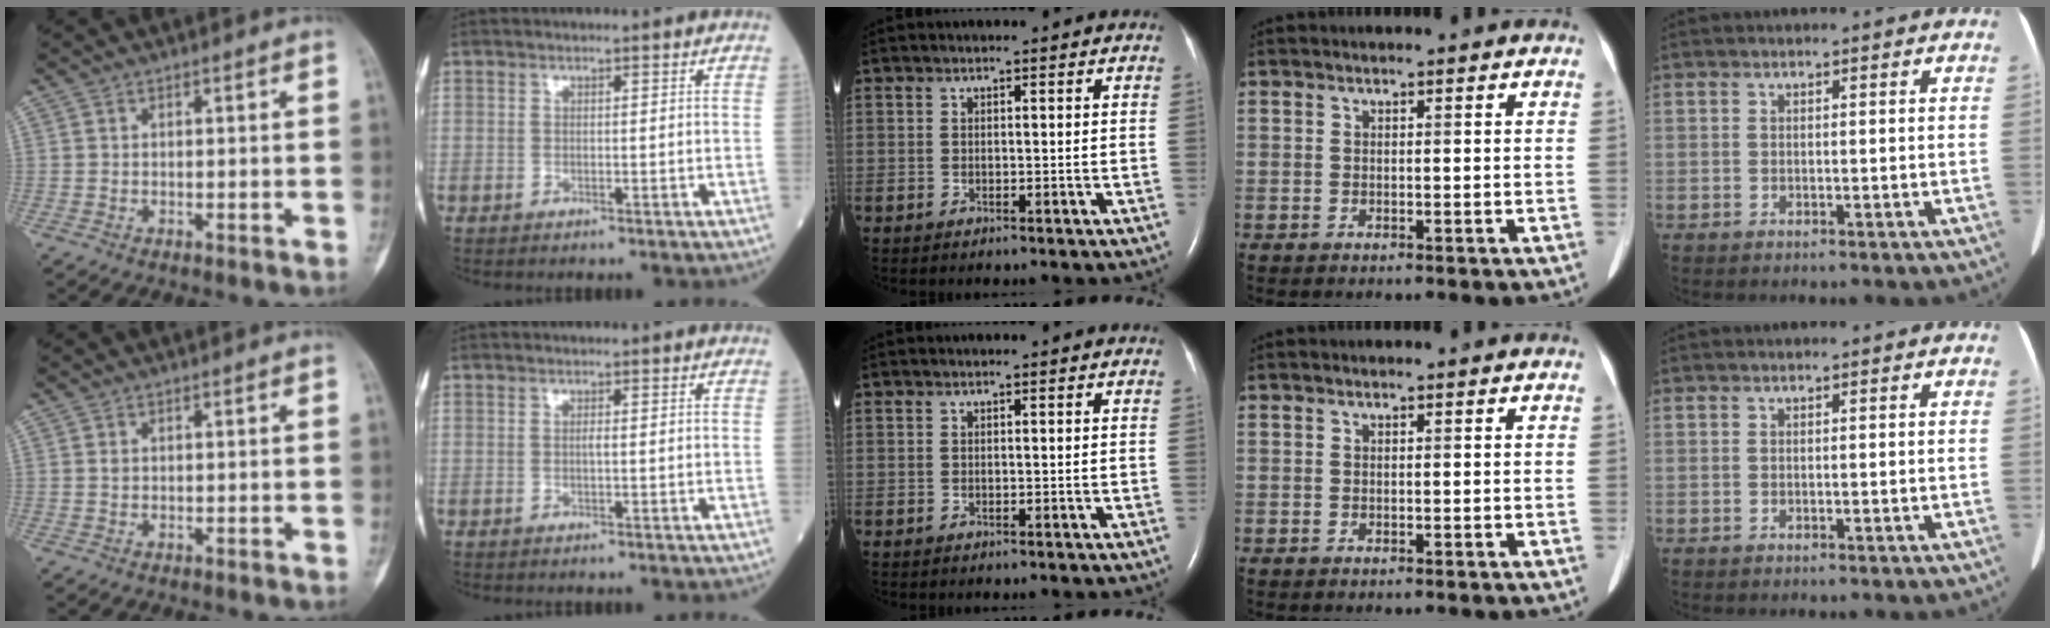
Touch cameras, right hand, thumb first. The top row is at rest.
{"thumb": {"total": 0.6, "force": [0.1, 0.5, 0.3], "torque": [-0.002, 0.001, 0.002]}, "index": {"total": 0.6, "force": [-0.1, 0.0, 0.6], "torque": [-0.011, 0.000, -0.002]}}